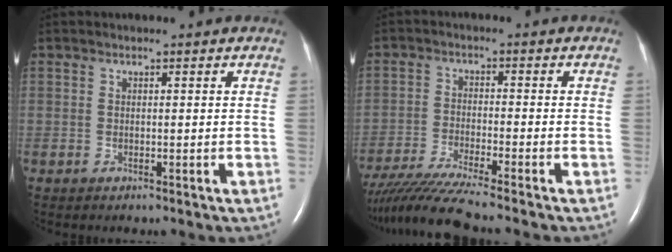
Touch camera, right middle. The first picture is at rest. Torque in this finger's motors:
{"motor_torque": [0.80, -1.00, 0.28, 0.11]}